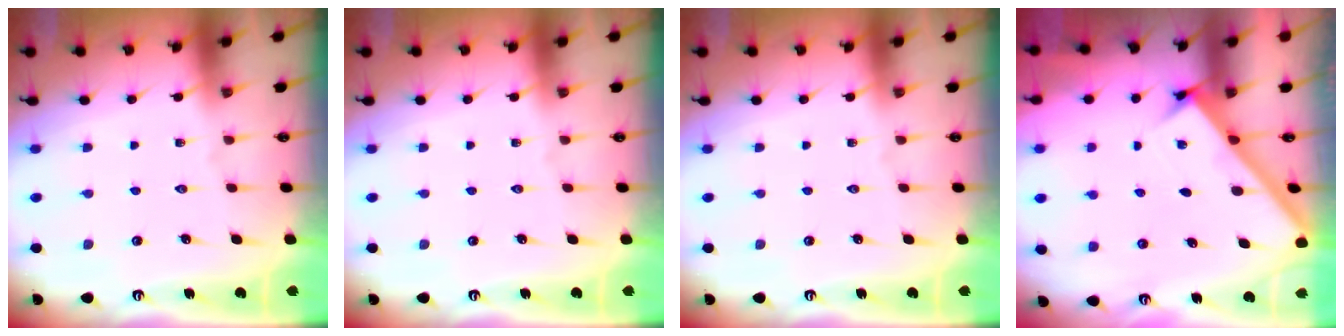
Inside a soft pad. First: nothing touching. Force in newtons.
{"total": 0.0}
{"total": 0.0}
{"total": 2.7, "press": 2.7, "slide": 0.4}